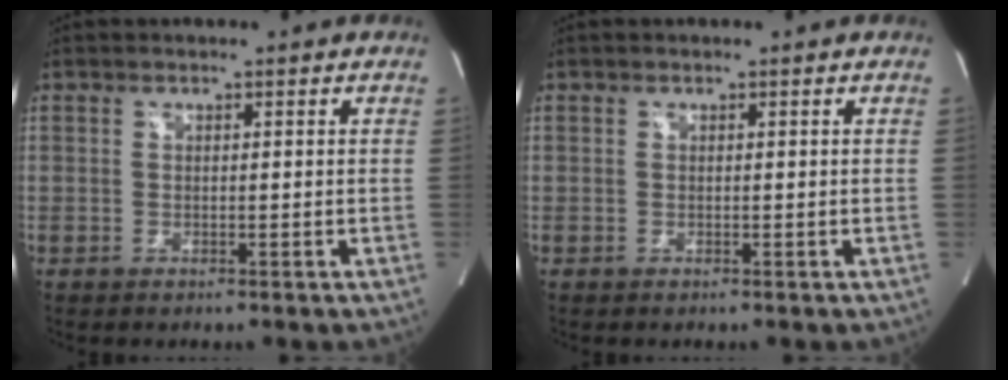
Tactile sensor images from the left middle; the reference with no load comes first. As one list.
[{"total": 0.0}]